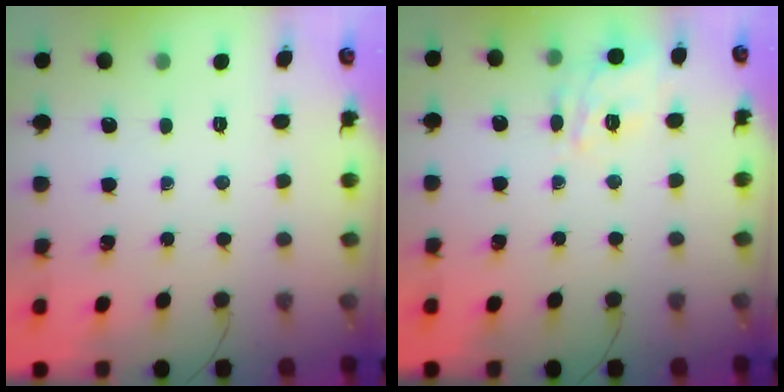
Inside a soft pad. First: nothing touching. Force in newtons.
{"total": 5.6, "press": 5.5, "slide": 0.8}